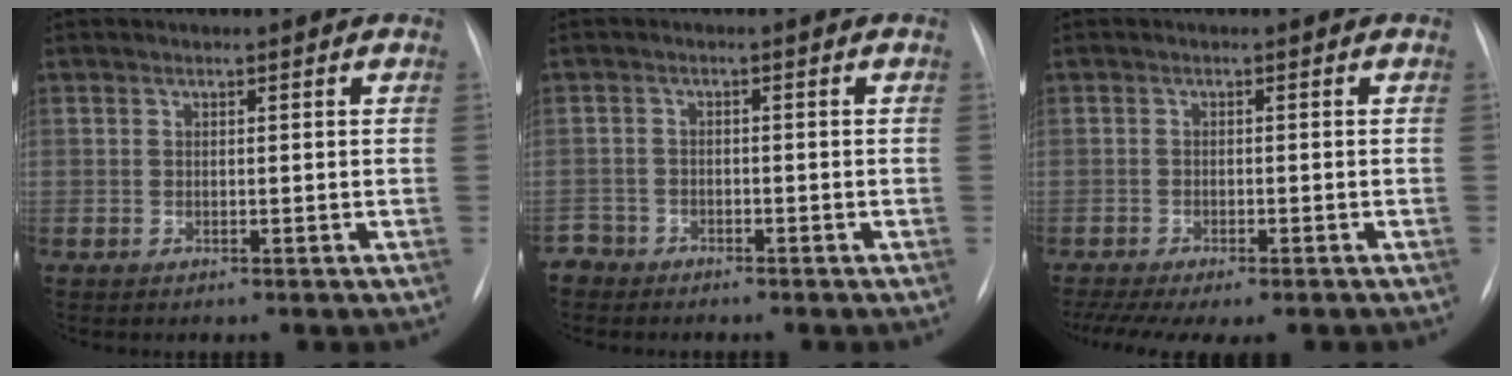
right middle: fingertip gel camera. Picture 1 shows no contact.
{"total": 2.6, "force": [-2.2, 1.2, -0.7], "torque": [0.011, 0.002, -0.044]}
{"total": 10.9, "force": [-8.5, 2.9, 6.1], "torque": [-0.103, -0.001, -0.121]}